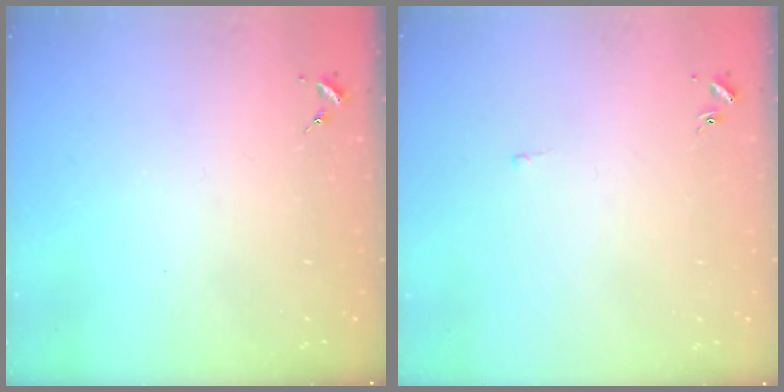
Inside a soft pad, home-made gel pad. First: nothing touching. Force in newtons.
{"total": 2.0, "press": 1.9, "slide": 0.4}